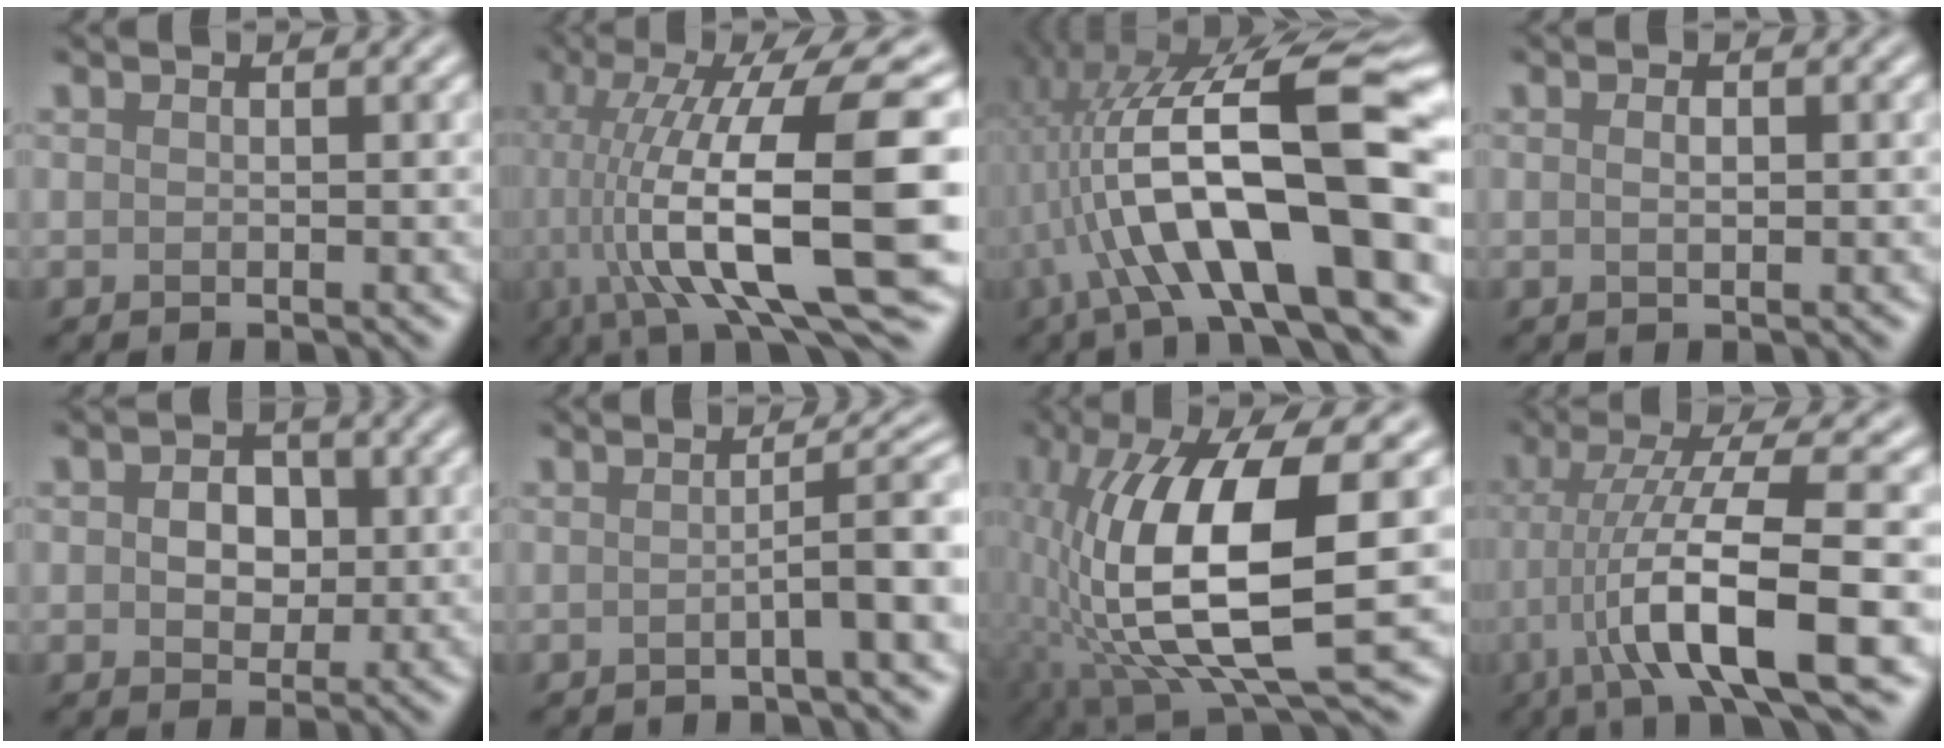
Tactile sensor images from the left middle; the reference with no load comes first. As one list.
[{"total": 15.6, "force": [-1.3, 4.3, 14.9], "torque": [-0.245, 0.021, -0.010]}, {"total": 16.0, "force": [-1.3, 5.0, 15.2], "torque": [-0.239, 0.037, -0.014]}, {"total": 1.0, "force": [0.4, 0.3, 0.9], "torque": [-0.007, -0.005, 0.004]}, {"total": 3.3, "force": [0.3, 2.5, 2.1], "torque": [-0.037, 0.004, 0.003]}, {"total": 3.9, "force": [-0.6, 0.6, 3.8], "torque": [-0.048, 0.017, -0.015]}, {"total": 12.6, "force": [-1.3, 4.0, 11.9], "torque": [-0.231, 0.000, -0.023]}, {"total": 10.4, "force": [-2.9, 1.8, 9.9], "torque": [-0.151, 0.025, -0.047]}]